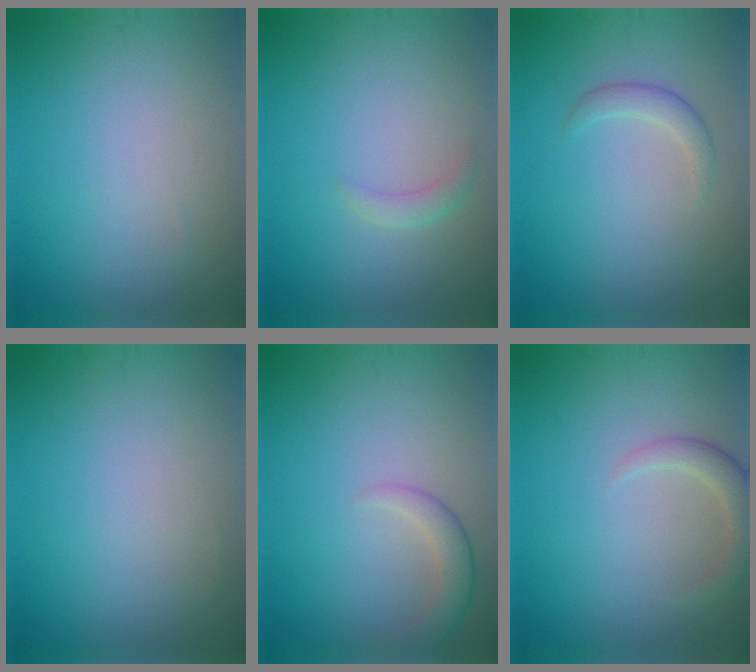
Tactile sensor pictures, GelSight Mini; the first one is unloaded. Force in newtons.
{"total": 1.1, "press": 1.1, "slide": 0.0}
{"total": 1.6, "press": 1.6, "slide": 0.0}
{"total": 0.0}
{"total": 2.4, "press": 2.4, "slide": 0.2}
{"total": 2.4, "press": 2.3, "slide": 0.3}